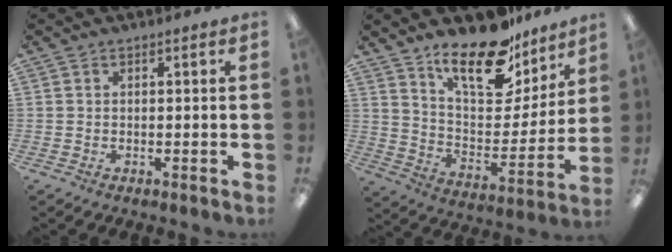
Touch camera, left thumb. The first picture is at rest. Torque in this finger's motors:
{"motor_torque": [0.36, 0.33, 1.40, -1.37, 0.24]}